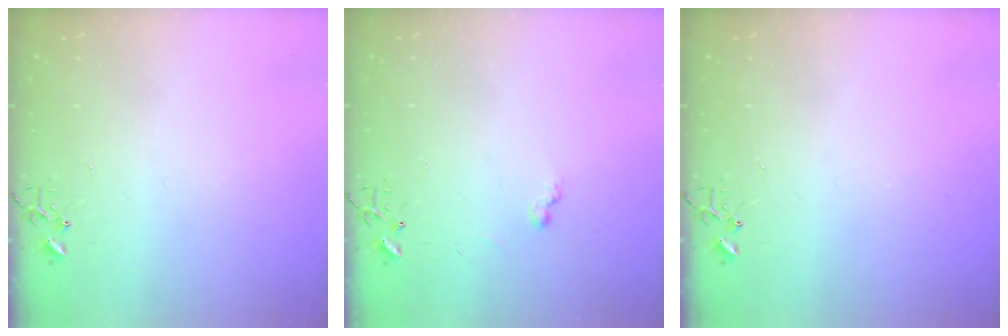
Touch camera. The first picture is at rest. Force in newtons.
{"total": 5.2, "press": 5.2, "slide": 0.4}
{"total": 0.0}